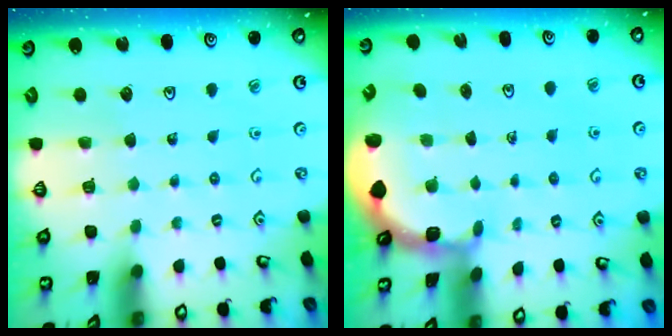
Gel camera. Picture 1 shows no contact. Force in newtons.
{"total": 1.9, "press": 1.9, "slide": 0.2}